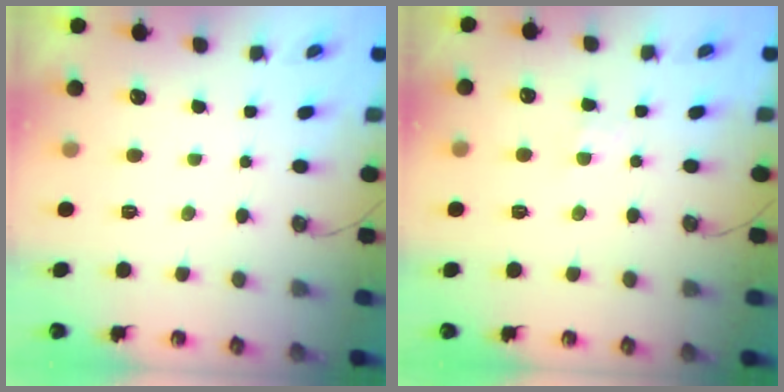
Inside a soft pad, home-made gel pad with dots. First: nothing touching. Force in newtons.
{"total": 4.7, "press": 4.7, "slide": 0.7}